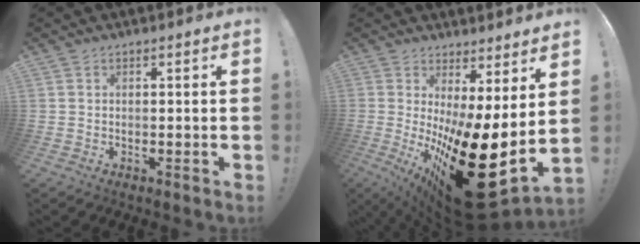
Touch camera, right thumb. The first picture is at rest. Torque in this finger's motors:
{"motor_torque": [0.25, 1.70, 2.77, 0.00, 0.28]}